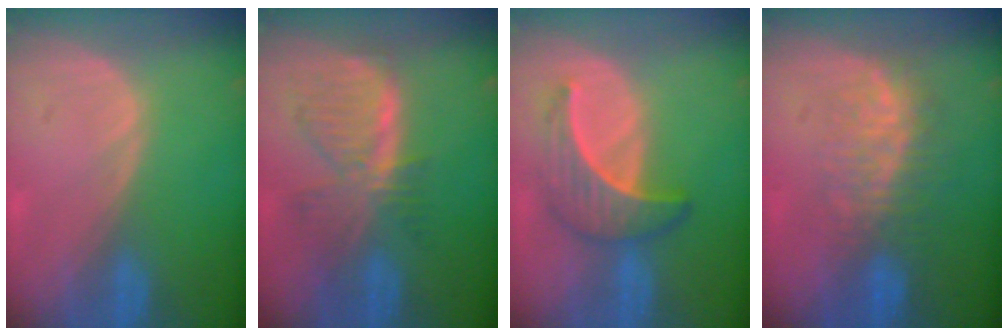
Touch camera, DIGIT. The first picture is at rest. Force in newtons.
{"total": 7.5, "press": 6.8, "slide": 3.1}
{"total": 6.8, "press": 6.1, "slide": 3.0}
{"total": 7.6, "press": 7.1, "slide": 2.9}